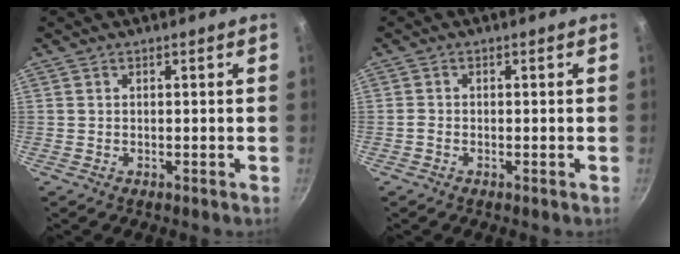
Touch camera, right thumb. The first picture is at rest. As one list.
[{"total": 0.8, "force": [-0.5, 0.3, 0.6], "torque": [-0.023, 0.006, -0.017]}]